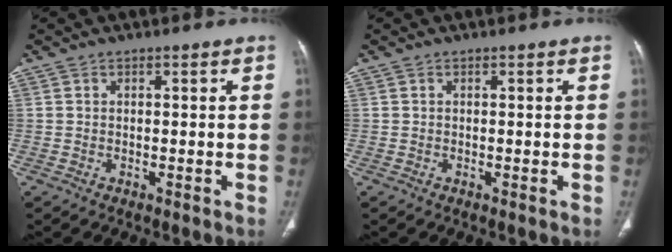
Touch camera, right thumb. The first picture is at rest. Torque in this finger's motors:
{"motor_torque": [0.31, 0.22, -0.04, 0.33, 0.03]}